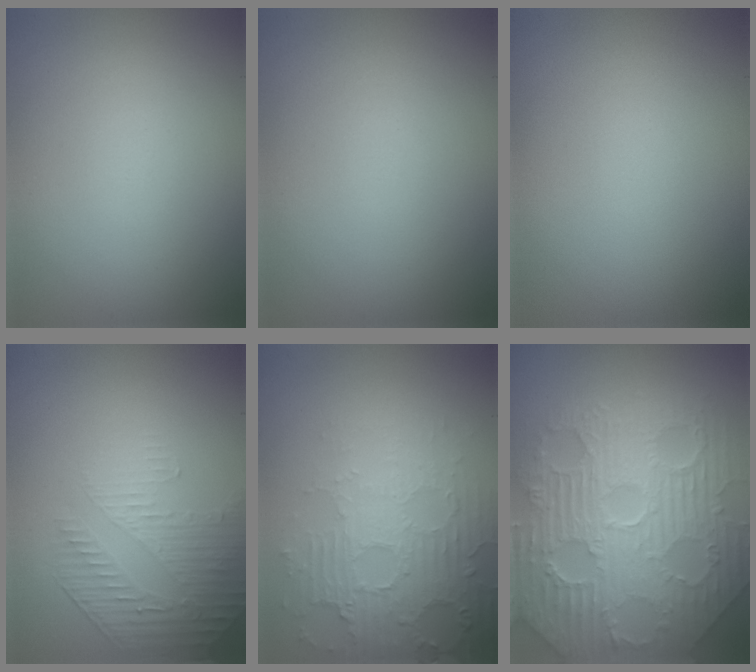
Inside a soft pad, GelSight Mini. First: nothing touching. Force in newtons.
{"total": 0.0}
{"total": 0.0}
{"total": 1.9, "press": 1.3, "slide": 1.3}
{"total": 5.5, "press": 3.7, "slide": 4.0}
{"total": 11.5, "press": 7.5, "slide": 8.7}